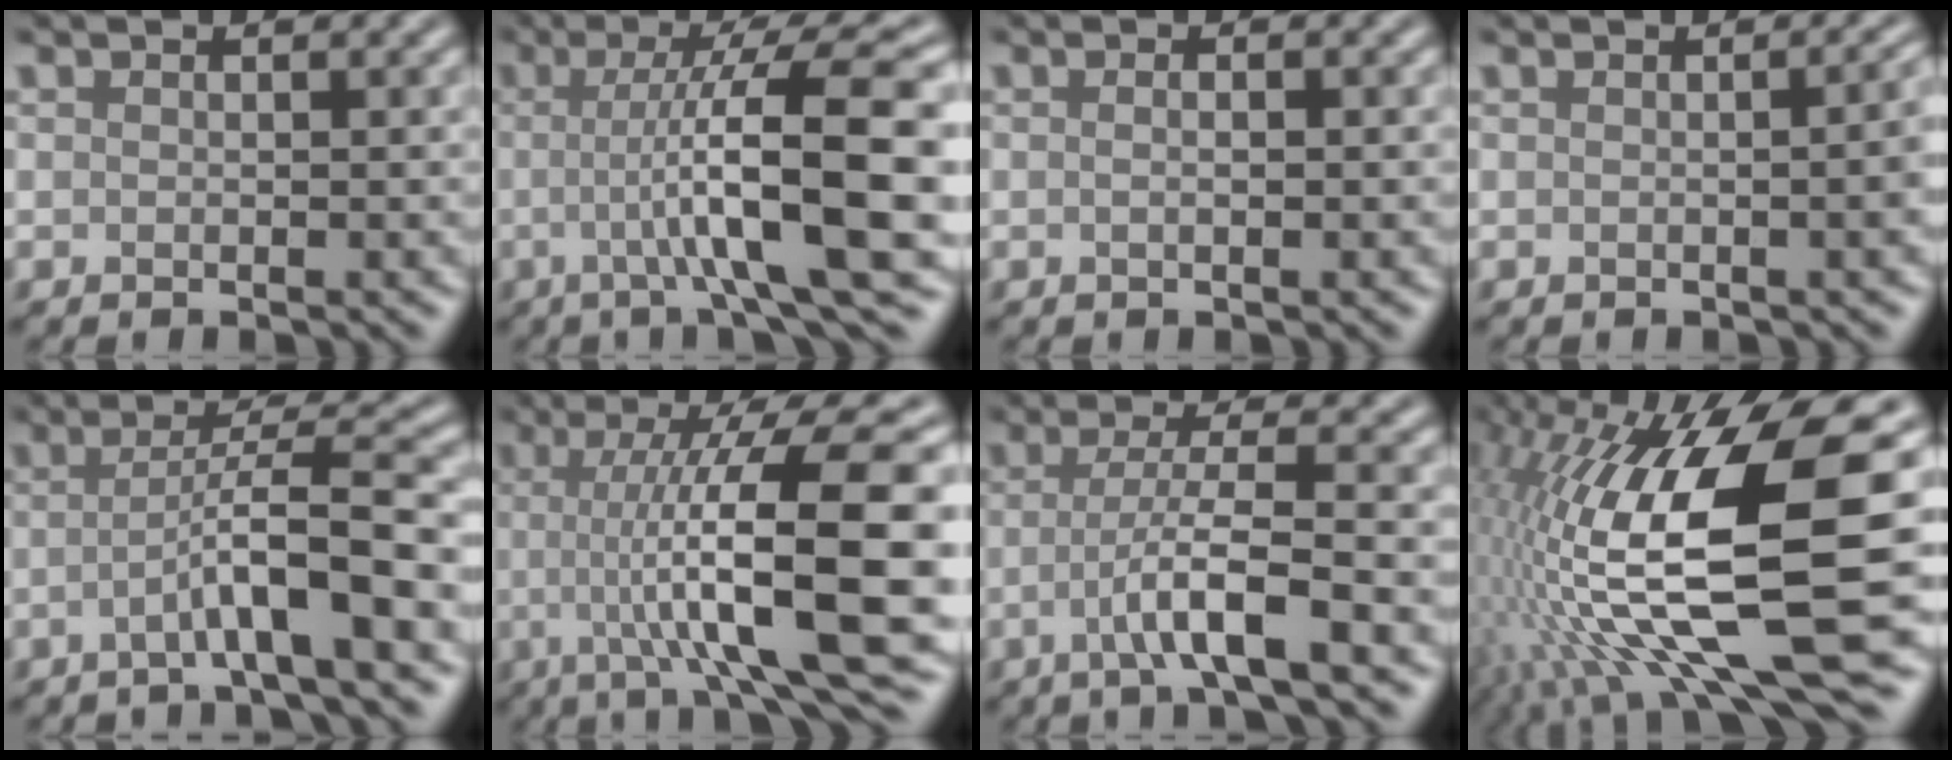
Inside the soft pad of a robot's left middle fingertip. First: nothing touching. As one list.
[{"total": 11.5, "force": [-0.6, 1.9, 11.4], "torque": [-0.140, 0.018, -0.010]}, {"total": 1.7, "force": [0.5, 0.9, 1.4], "torque": [0.004, 0.000, -0.009]}, {"total": 4.8, "force": [0.0, 2.2, 4.3], "torque": [-0.005, 0.022, -0.003]}, {"total": 5.7, "force": [-1.4, 0.5, 5.5], "torque": [-0.085, 0.022, -0.032]}, {"total": 13.1, "force": [-0.4, 2.6, 12.8], "torque": [-0.168, 0.016, -0.004]}, {"total": 5.0, "force": [-1.6, 0.6, 4.7], "torque": [-0.079, 0.008, -0.033]}, {"total": 15.6, "force": [0.5, 5.0, 14.8], "torque": [-0.279, -0.001, 0.020]}]